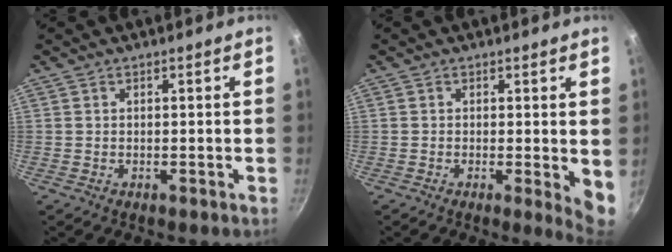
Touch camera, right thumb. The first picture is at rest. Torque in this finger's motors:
{"motor_torque": [-0.24, 0.74, 0.10, -0.14, 0.02]}